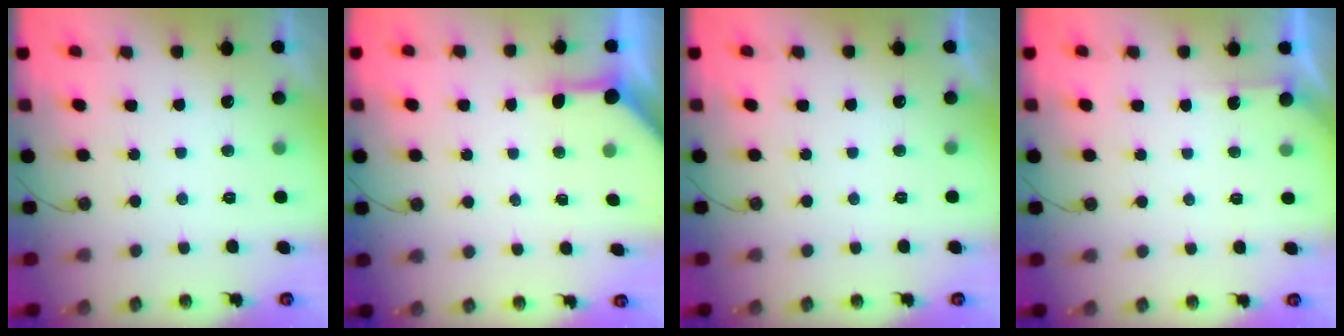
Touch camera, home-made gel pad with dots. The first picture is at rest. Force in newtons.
{"total": 5.0, "press": 5.0, "slide": 0.5}
{"total": 0.0}
{"total": 2.8, "press": 2.8, "slide": 0.3}